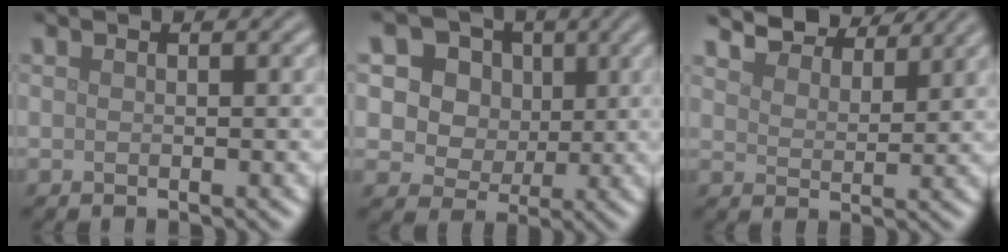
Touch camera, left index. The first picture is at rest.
{"total": 10.6, "force": [4.5, 8.3, 4.9], "torque": [-0.106, 0.025, 0.055]}
{"total": 6.5, "force": [6.0, 1.5, 2.0], "torque": [-0.044, 0.001, 0.101]}